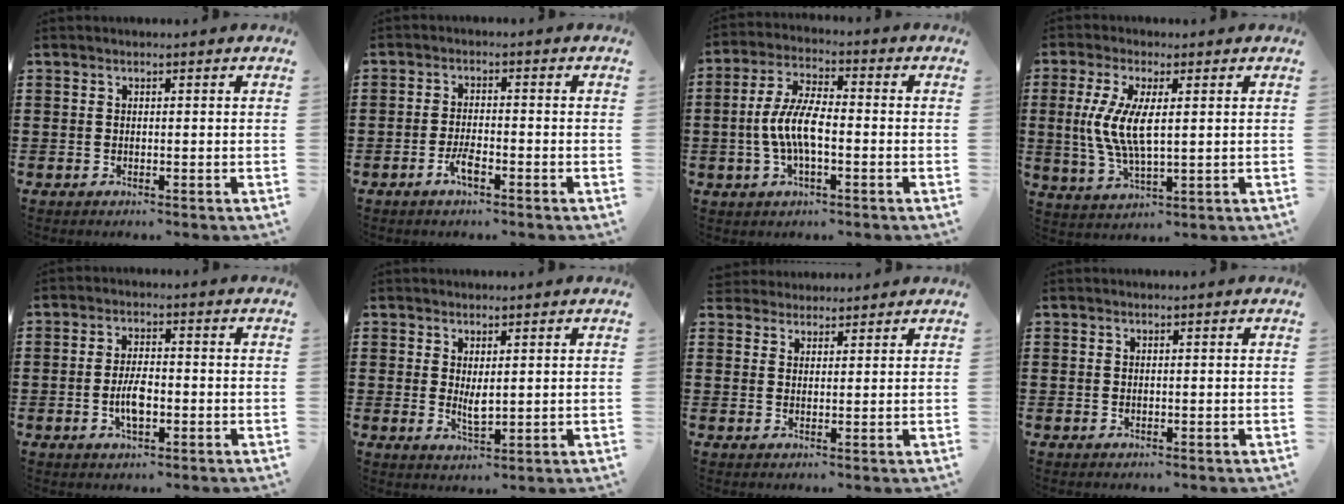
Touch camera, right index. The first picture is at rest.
{"total": 3.2, "force": [-1.9, 0.8, 2.5], "torque": [-0.057, -0.001, -0.040]}
{"total": 7.5, "force": [-1.4, 2.8, 6.8], "torque": [-0.159, -0.007, -0.035]}
{"total": 7.8, "force": [0.8, 2.8, 7.2], "torque": [-0.167, -0.002, 0.006]}
{"total": 4.9, "force": [-1.1, 2.0, 4.3], "torque": [-0.089, 0.002, -0.022]}
{"total": 2.7, "force": [0.9, 0.8, 2.4], "torque": [-0.047, -0.002, 0.017]}
{"total": 2.5, "force": [2.3, 0.8, -0.4], "torque": [0.000, 0.003, 0.047]}
{"total": 0.0}